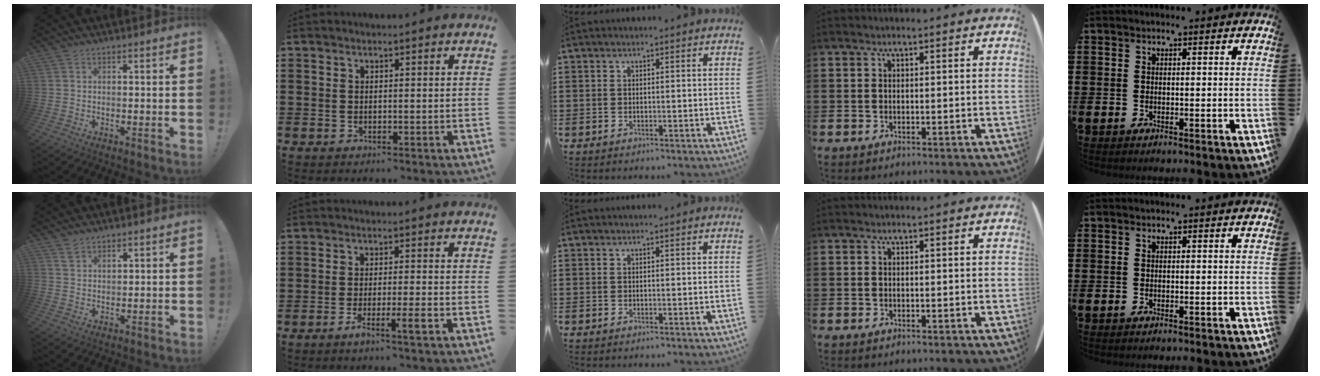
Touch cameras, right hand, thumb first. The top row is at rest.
{"thumb": {"total": 2.7, "force": [2.2, 1.2, 1.0], "torque": [-0.013, -0.012, 0.041]}, "index": {"total": 4.1, "force": [-2.2, -0.2, 3.5], "torque": [-0.064, -0.015, -0.039]}}